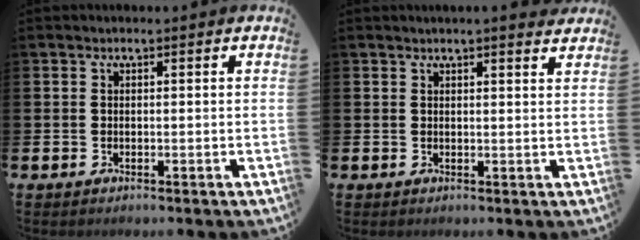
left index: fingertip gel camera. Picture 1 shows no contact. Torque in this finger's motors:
{"motor_torque": [0.49, -1.46, 0.22, 0.04]}